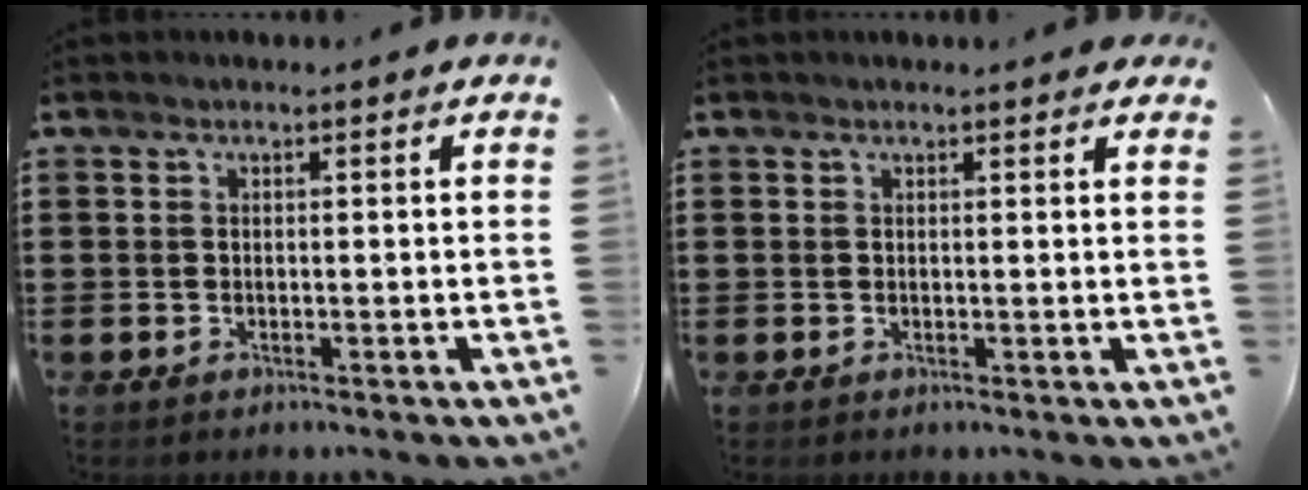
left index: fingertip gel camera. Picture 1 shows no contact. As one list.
[{"total": 1.0, "force": [0.9, 0.0, 0.4], "torque": [-0.010, 0.001, 0.017]}]